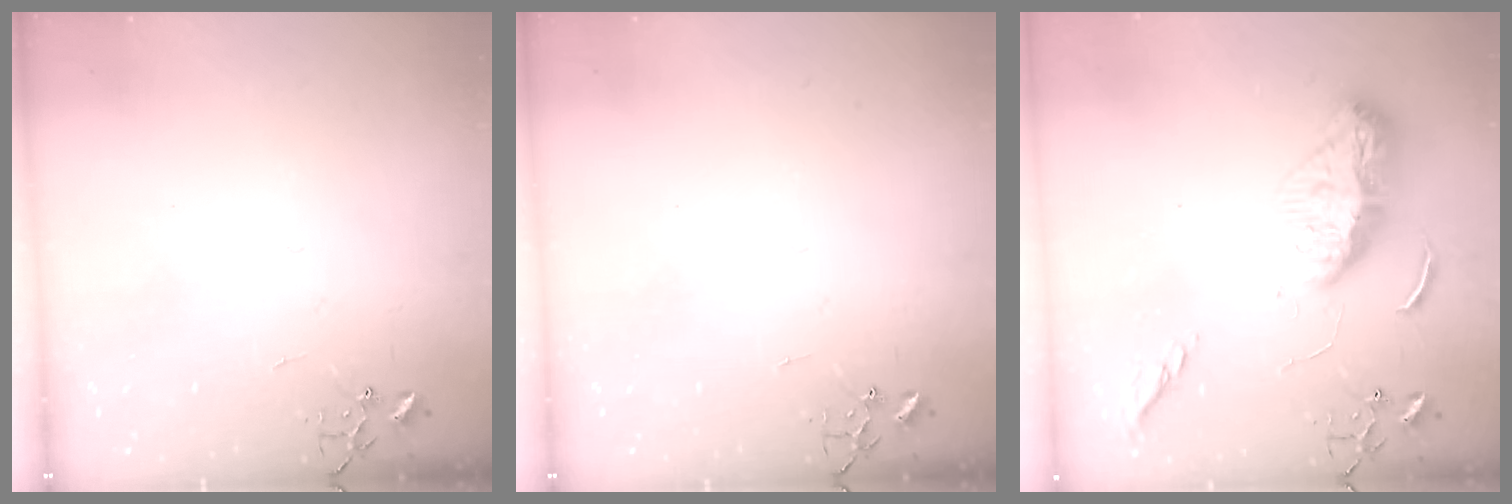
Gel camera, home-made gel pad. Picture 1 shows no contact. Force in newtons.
{"total": 0.0}
{"total": 14.0, "press": 14.0, "slide": 1.2}